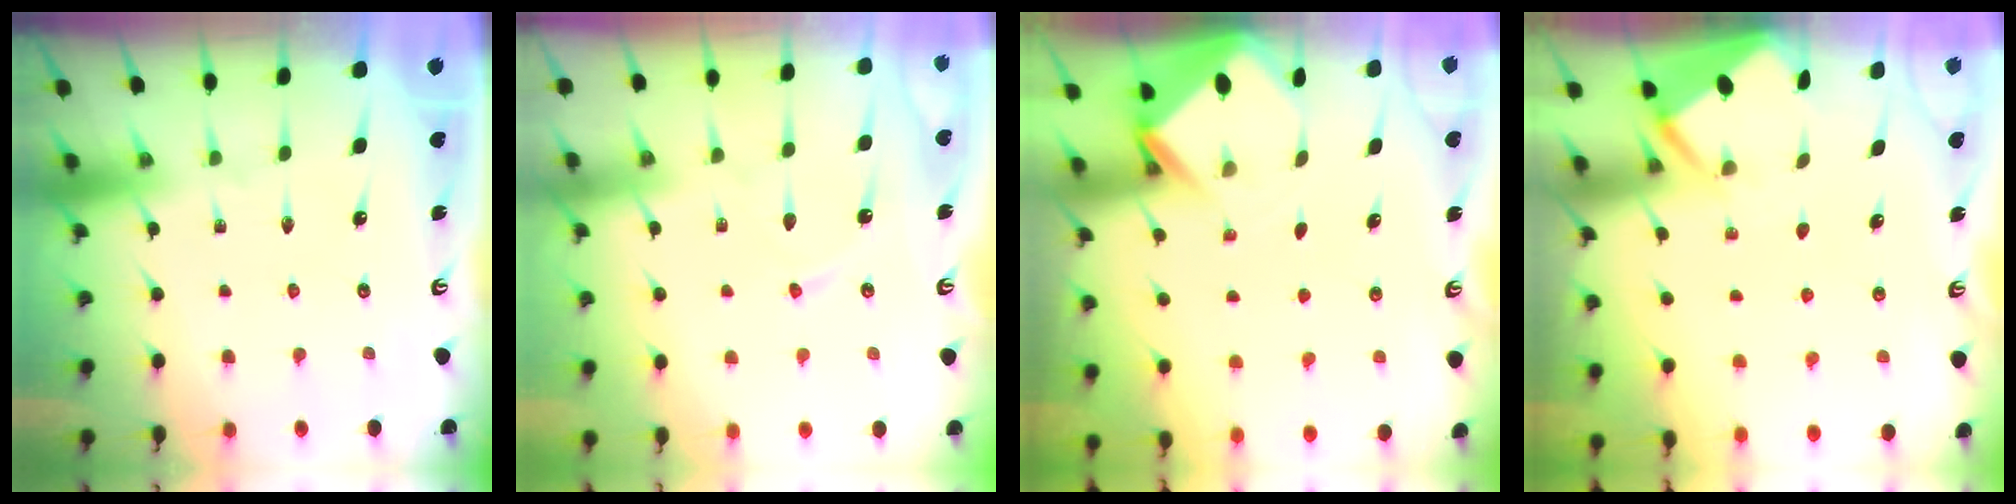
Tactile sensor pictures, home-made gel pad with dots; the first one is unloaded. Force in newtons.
{"total": 4.9, "press": 4.8, "slide": 0.6}
{"total": 3.3, "press": 3.3, "slide": 0.2}
{"total": 2.8, "press": 2.7, "slide": 0.4}